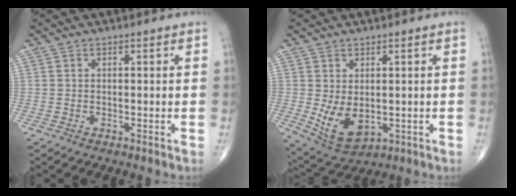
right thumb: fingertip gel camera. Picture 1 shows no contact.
{"total": 7.8, "force": [-0.6, 4.6, 6.3], "torque": [-0.106, -0.013, 0.010]}